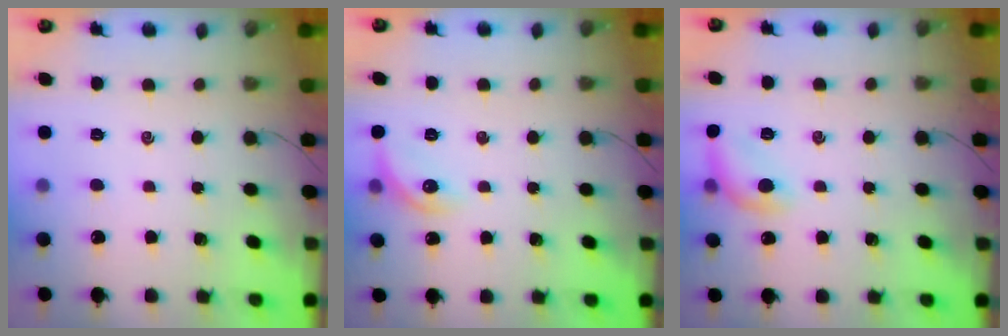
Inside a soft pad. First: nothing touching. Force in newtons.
{"total": 8.4, "press": 8.4, "slide": 0.2}
{"total": 9.1, "press": 9.1, "slide": 0.1}